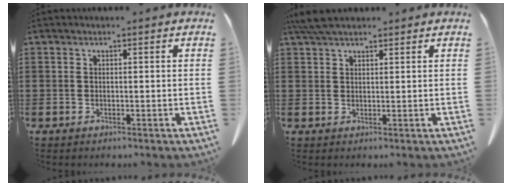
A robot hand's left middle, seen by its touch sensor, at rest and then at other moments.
{"total": 4.1, "force": [3.2, 1.1, 2.4], "torque": [-0.055, 0.002, 0.061]}